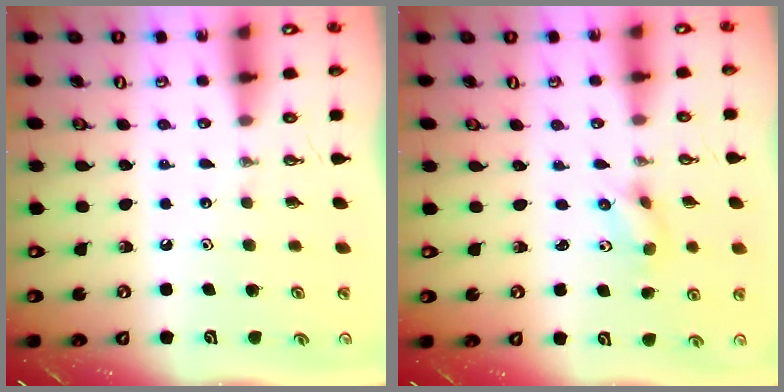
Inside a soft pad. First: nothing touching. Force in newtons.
{"total": 2.1, "press": 1.9, "slide": 0.9}